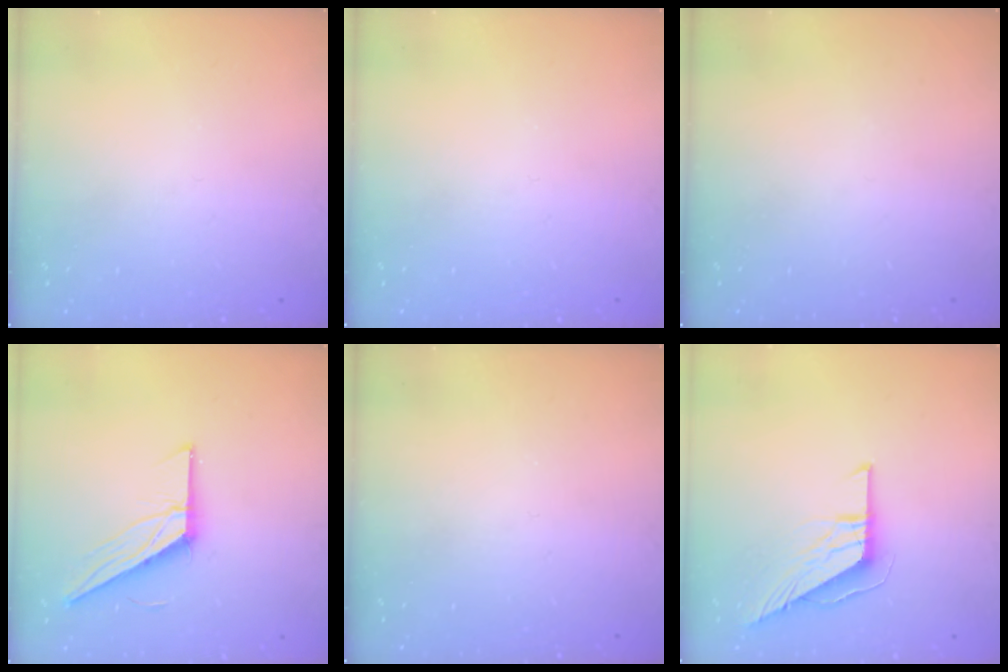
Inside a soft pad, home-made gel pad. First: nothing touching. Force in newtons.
{"total": 0.0}
{"total": 0.0}
{"total": 11.5, "press": 11.5, "slide": 0.2}
{"total": 0.0}
{"total": 9.4, "press": 9.4, "slide": 0.9}